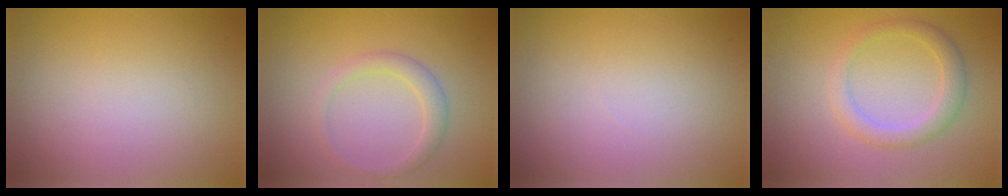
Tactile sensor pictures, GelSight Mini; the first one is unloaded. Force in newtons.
{"total": 2.0, "press": 2.0, "slide": 0.1}
{"total": 0.0}
{"total": 2.6, "press": 2.6, "slide": 0.2}